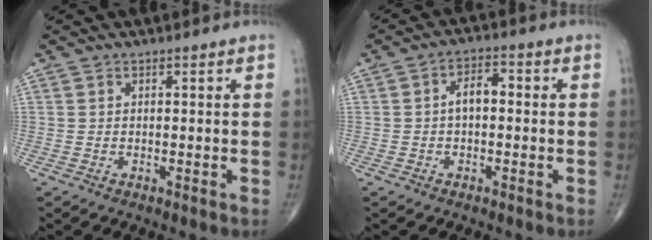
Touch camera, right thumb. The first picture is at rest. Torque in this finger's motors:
{"motor_torque": [0.50, 0.45, 0.71, -0.02, 0.01]}